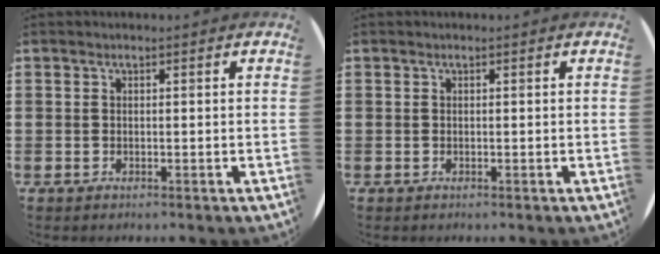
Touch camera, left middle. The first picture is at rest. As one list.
[{"total": 0.0}]